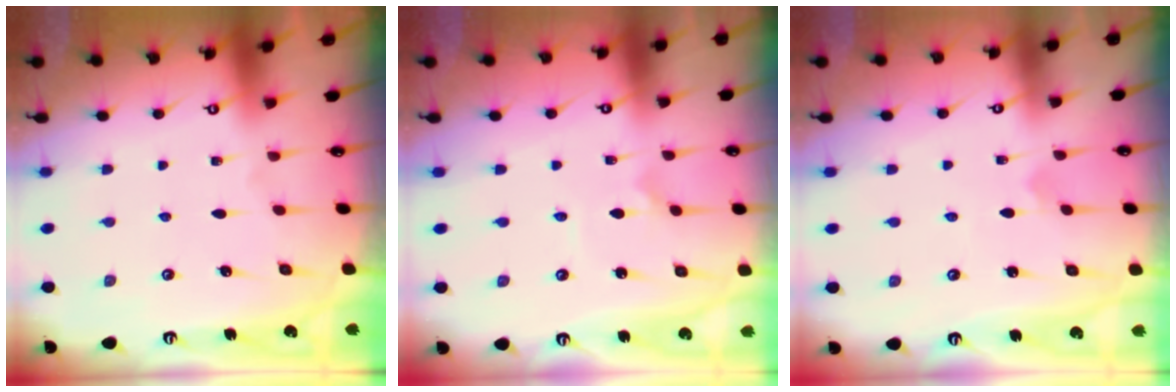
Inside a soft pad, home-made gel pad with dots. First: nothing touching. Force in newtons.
{"total": 1.1, "press": 1.0, "slide": 0.2}
{"total": 1.5, "press": 1.5, "slide": 0.1}